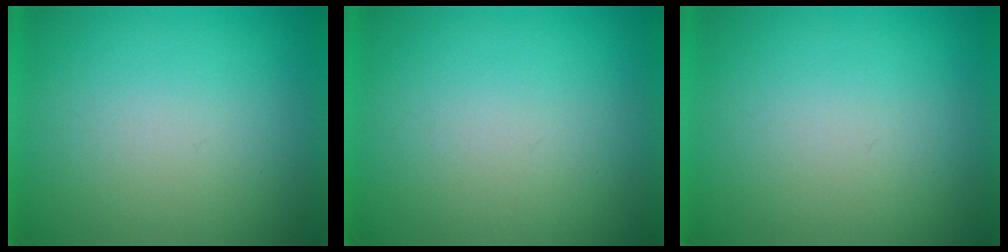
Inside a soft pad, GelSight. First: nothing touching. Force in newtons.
{"total": 1.1}
{"total": 1.0}